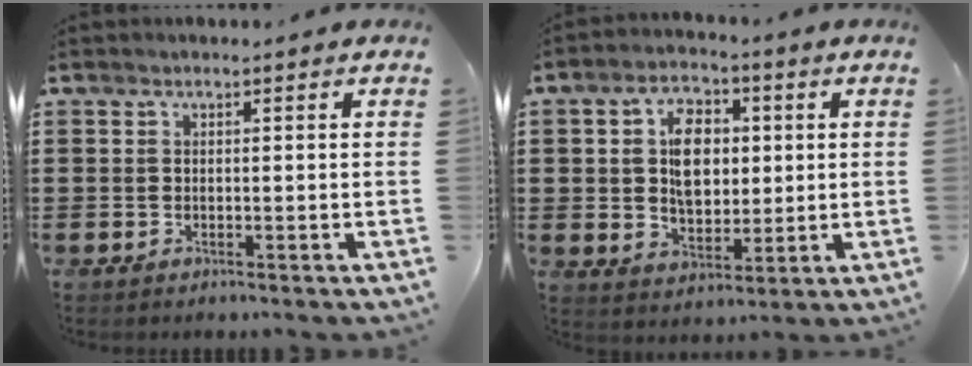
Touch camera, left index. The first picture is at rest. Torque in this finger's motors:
{"motor_torque": [1.15, 0.99, 0.43, 0.06]}